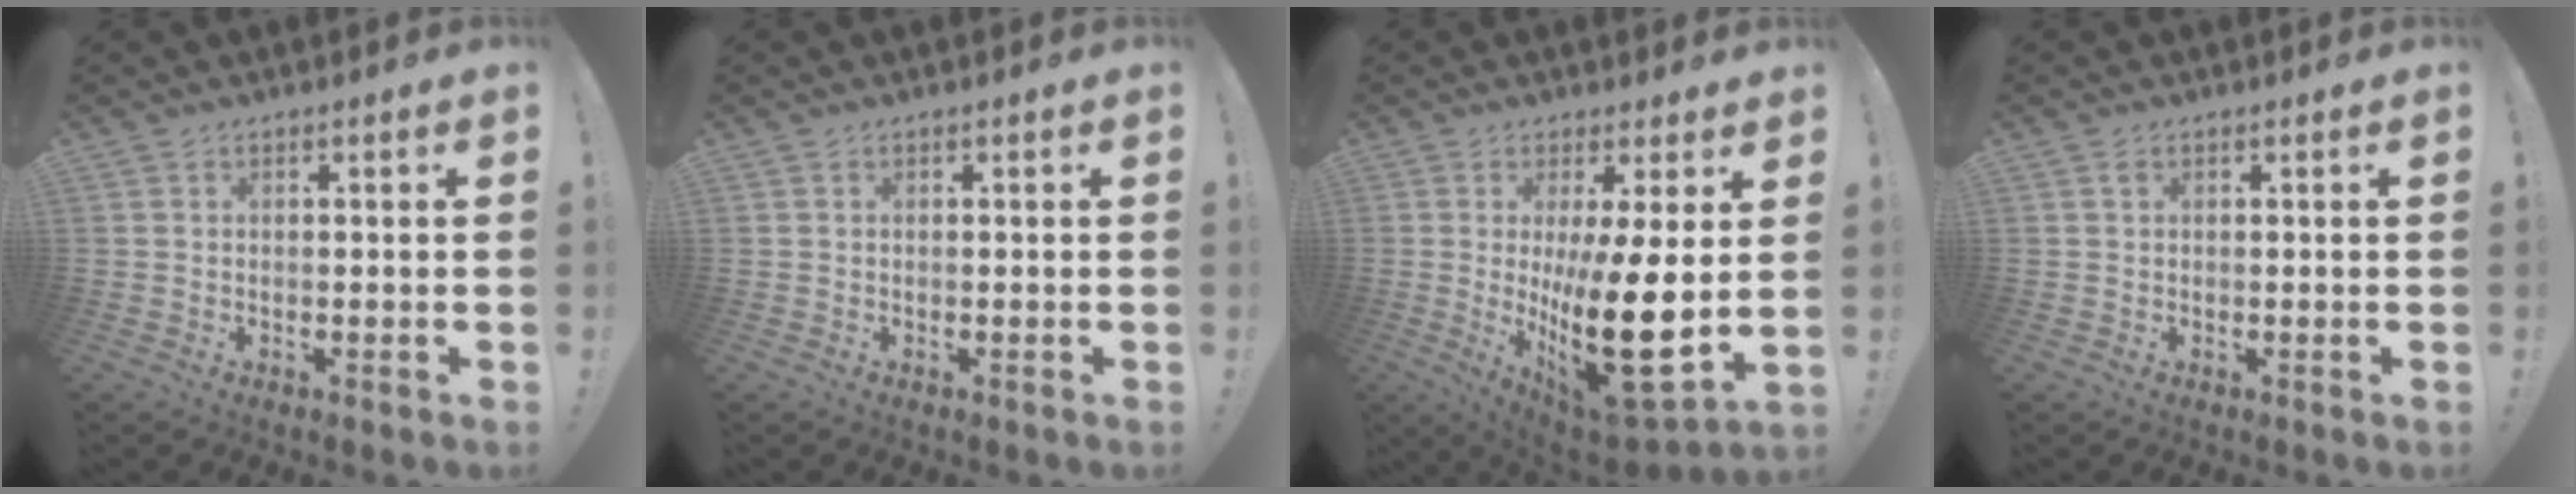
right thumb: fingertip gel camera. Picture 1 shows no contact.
{"total": 0.0}
{"total": 19.3, "force": [0.1, 5.4, 18.5], "torque": [-0.308, -0.037, 0.010]}
{"total": 0.6, "force": [0.3, 0.4, 0.3], "torque": [-0.005, 0.002, 0.005]}